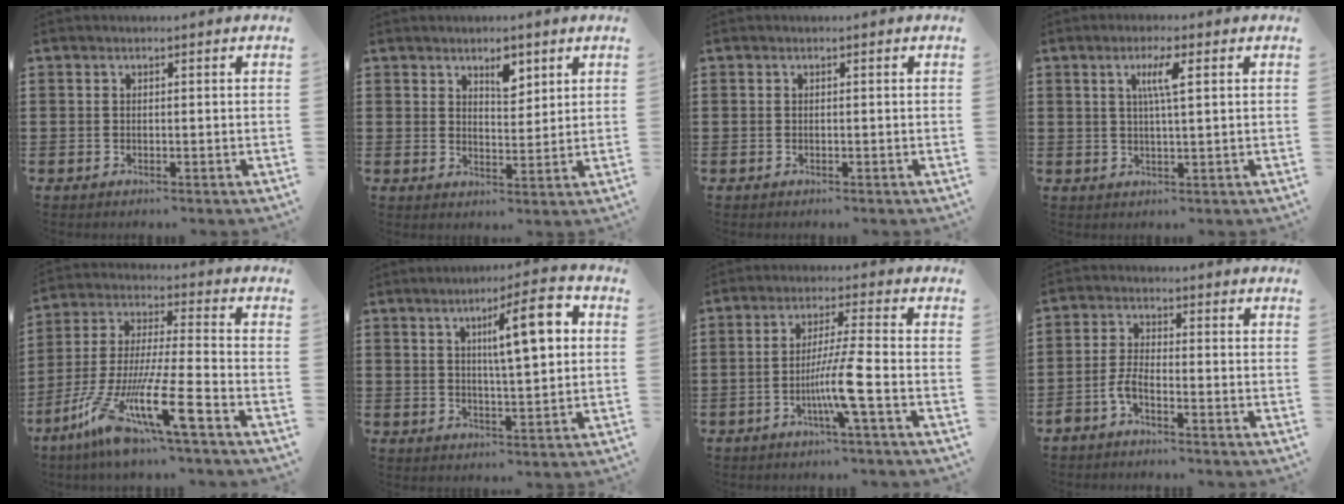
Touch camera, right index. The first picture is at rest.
{"total": 4.2, "force": [2.8, 2.1, 2.5], "torque": [-0.032, -0.004, 0.044]}
{"total": 0.0}
{"total": 4.2, "force": [1.4, 0.4, 3.9], "torque": [-0.082, 0.005, 0.019]}
{"total": 15.7, "force": [-9.2, 1.8, 12.6], "torque": [-0.260, -0.010, -0.165]}
{"total": 9.6, "force": [2.6, 2.0, 9.0], "torque": [-0.153, -0.001, 0.036]}
{"total": 7.3, "force": [-2.9, -0.7, 6.7], "torque": [-0.125, -0.014, -0.056]}
{"total": 3.3, "force": [-2.4, 0.7, 2.2], "torque": [-0.063, -0.002, -0.052]}